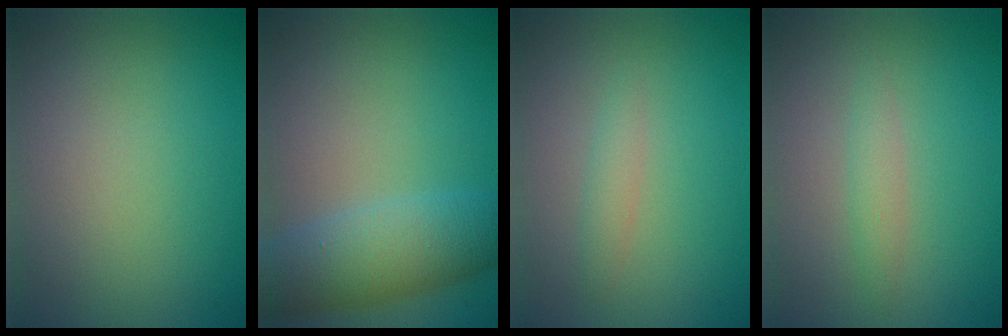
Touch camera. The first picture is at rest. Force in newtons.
{"total": 6.0, "press": 6.0, "slide": 0.3}
{"total": 1.2, "press": 1.2, "slide": 0.0}
{"total": 1.4, "press": 1.4, "slide": 0.0}